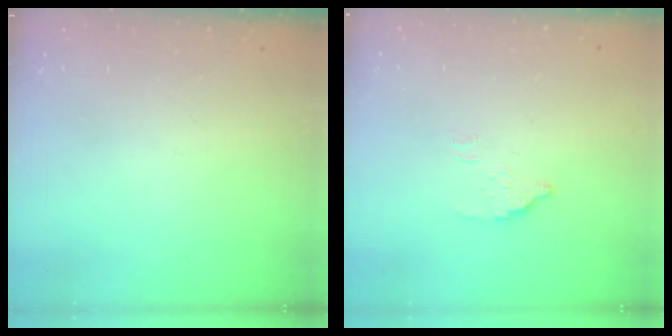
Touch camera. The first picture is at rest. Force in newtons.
{"total": 4.5, "press": 4.4, "slide": 0.2}